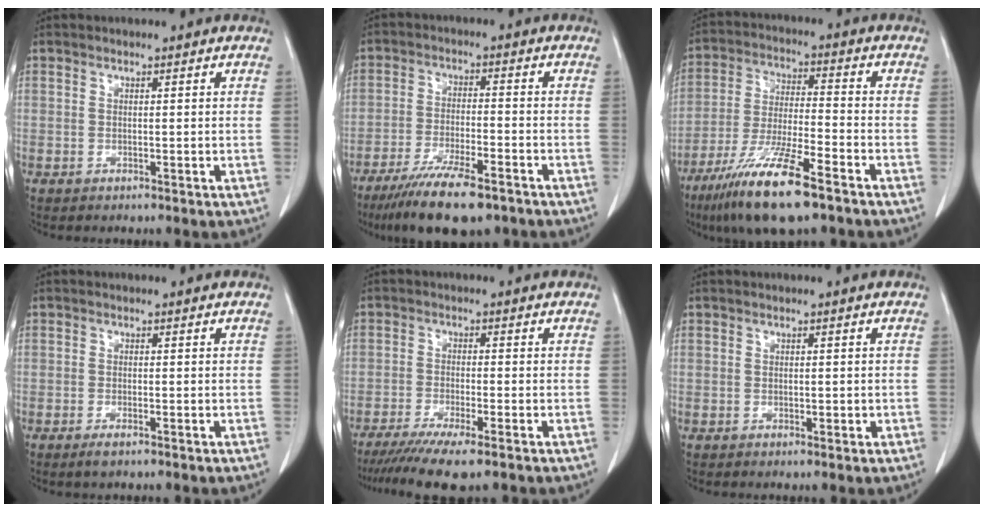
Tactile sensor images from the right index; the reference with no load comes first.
{"total": 12.4, "force": [-9.1, 2.6, 8.0], "torque": [-0.136, -0.026, -0.147]}
{"total": 14.2, "force": [-9.2, 1.5, 10.8], "torque": [-0.217, -0.036, -0.166]}
{"total": 1.5, "force": [-1.0, 0.3, 1.1], "torque": [-0.022, -0.003, -0.014]}
{"total": 9.2, "force": [-6.9, 0.4, 6.0], "torque": [-0.093, -0.021, -0.109]}
{"total": 1.0, "force": [-0.1, 0.6, 0.7], "torque": [-0.009, -0.001, 0.002]}